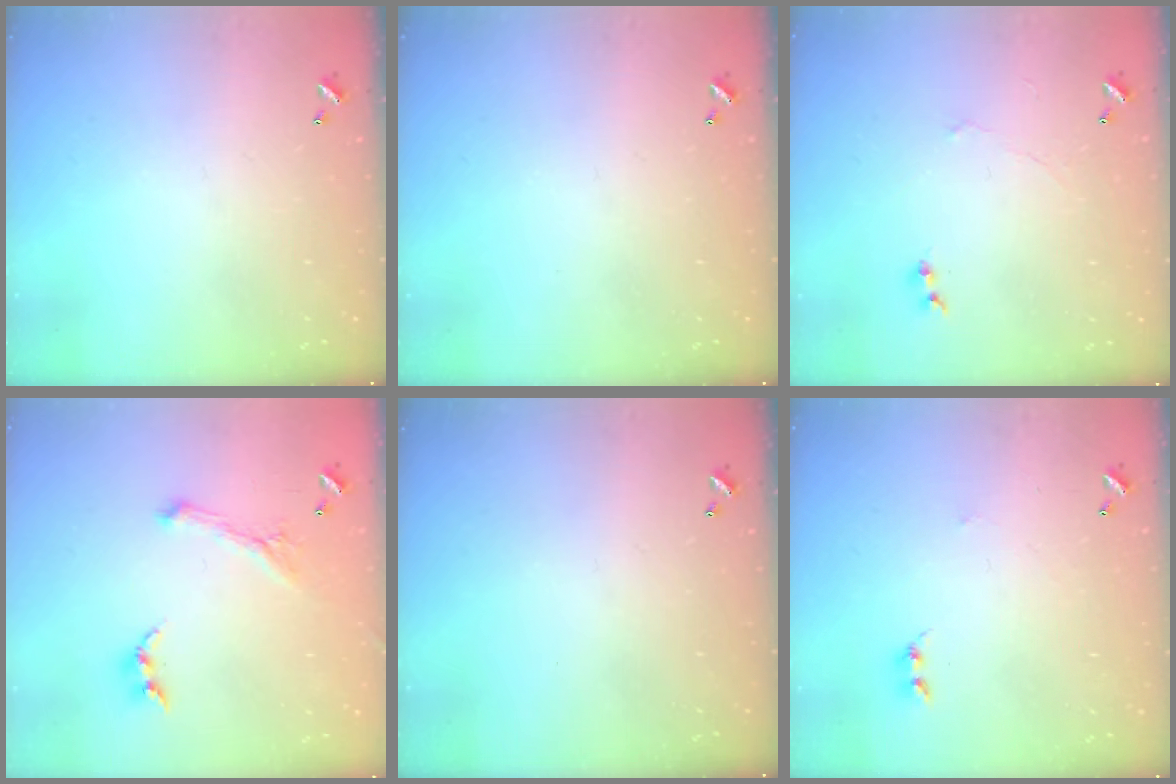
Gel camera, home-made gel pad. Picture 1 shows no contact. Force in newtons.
{"total": 0.0}
{"total": 0.7, "press": 0.4, "slide": 0.6}
{"total": 0.7, "press": 0.6, "slide": 0.3}
{"total": 0.0}
{"total": 2.9, "press": 2.8, "slide": 0.4}